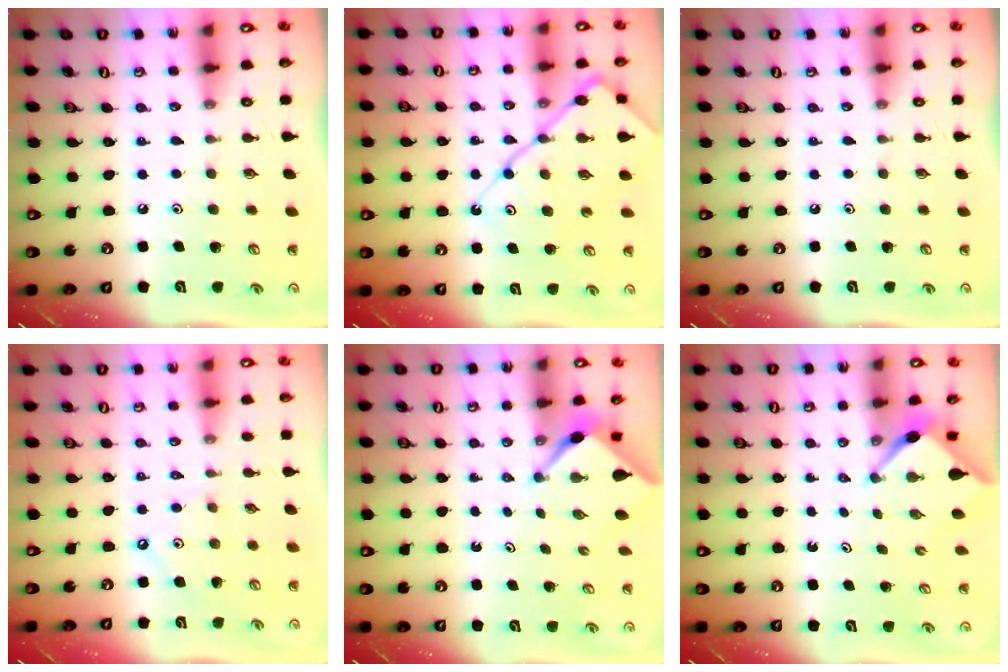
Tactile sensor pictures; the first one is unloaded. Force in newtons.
{"total": 13.0, "press": 12.9, "slide": 1.3}
{"total": 0.0}
{"total": 1.6, "press": 1.6, "slide": 0.1}
{"total": 2.2, "press": 2.2, "slide": 0.3}
{"total": 2.6, "press": 2.6, "slide": 0.3}